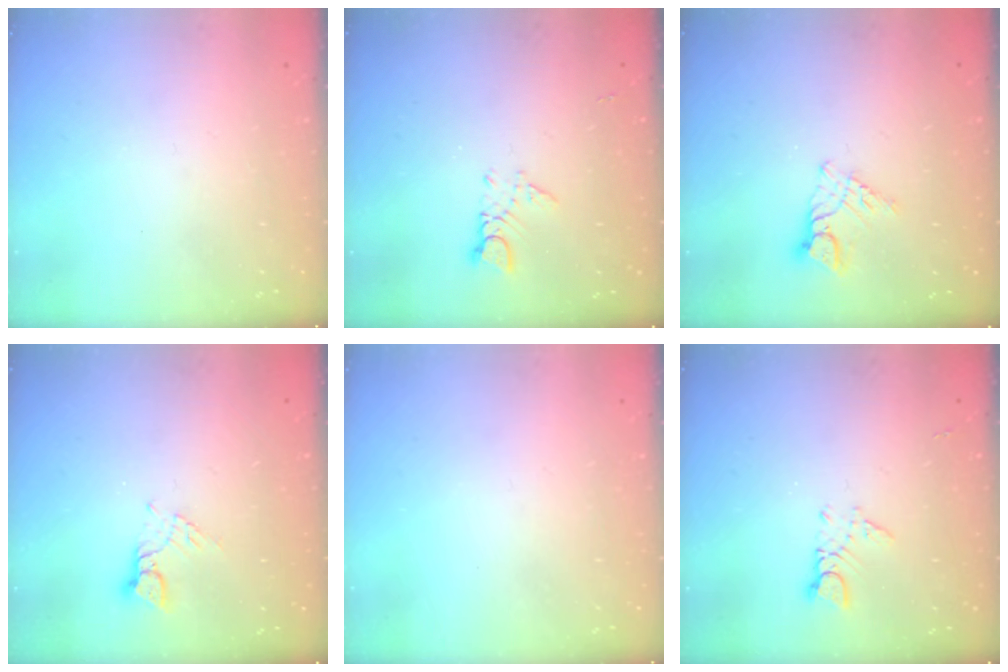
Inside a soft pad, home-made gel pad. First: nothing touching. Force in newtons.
{"total": 2.8, "press": 2.8, "slide": 0.2}
{"total": 6.9, "press": 6.9, "slide": 0.5}
{"total": 2.6, "press": 2.6, "slide": 0.3}
{"total": 0.0}
{"total": 2.8, "press": 2.8, "slide": 0.2}